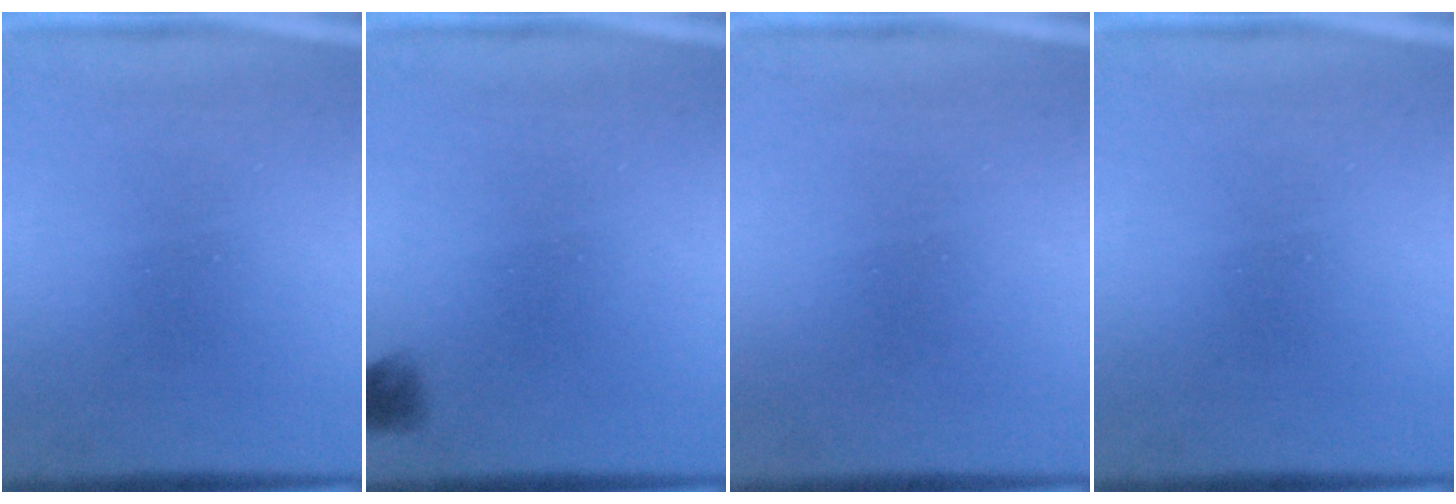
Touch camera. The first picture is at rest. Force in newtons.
{"total": 1.2}
{"total": 1.9}
{"total": 0.0}